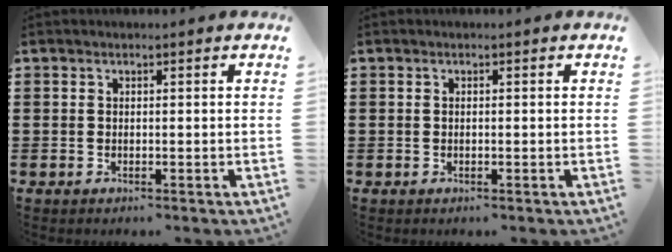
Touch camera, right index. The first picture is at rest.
{"total": 0.0}